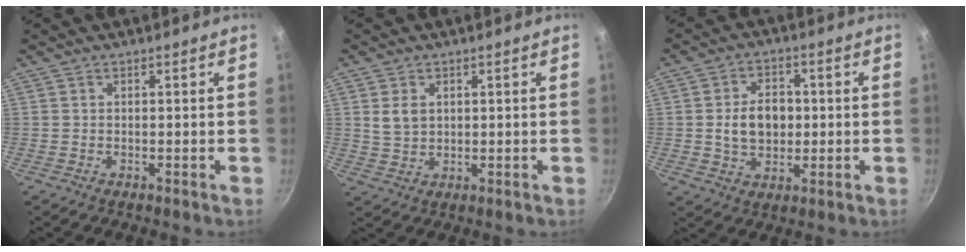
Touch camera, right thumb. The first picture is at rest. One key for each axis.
{"total": 4.3, "fx": 1.2, "fy": 3.1, "fz": 2.6, "tx": -0.041, "ty": -0.003, "tz": 0.028}
{"total": 9.0, "fx": 0.1, "fy": 6.6, "fz": 6.1, "tx": -0.078, "ty": 0.006, "tz": 0.002}